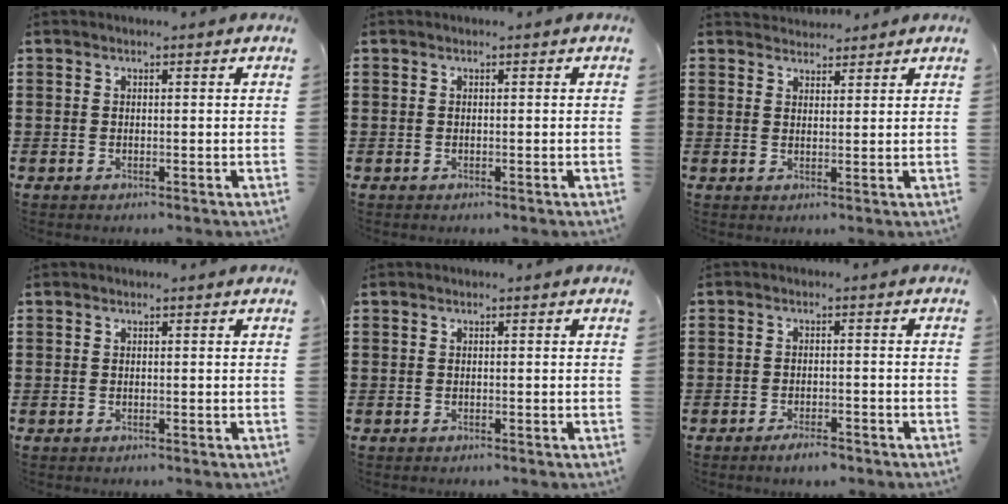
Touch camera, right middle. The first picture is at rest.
{"total": 0.0}
{"total": 2.3, "force": [2.2, 0.4, -0.5], "torque": [0.001, -0.004, 0.044]}
{"total": 0.0}
{"total": 0.0}
{"total": 2.5, "force": [-2.2, 0.6, 1.0], "torque": [-0.017, 0.003, -0.041]}